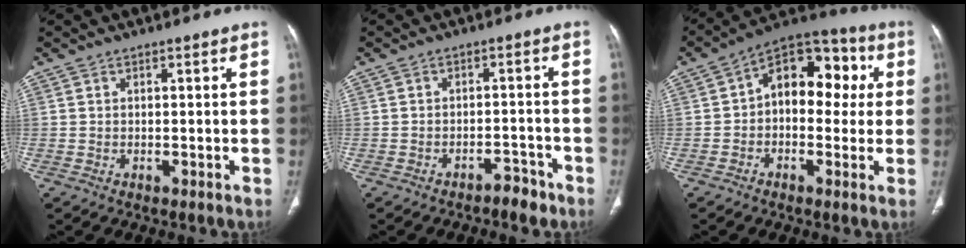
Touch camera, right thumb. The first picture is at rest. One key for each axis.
{"total": 3.4, "fx": -2.7, "fy": 1.5, "fz": 1.5, "tx": -0.014, "ty": 0.026, "tz": -0.037}
{"total": 14.2, "fx": 1.8, "fy": 9.2, "fz": 10.7, "tx": -0.099, "ty": 0.040, "tz": 0.011}